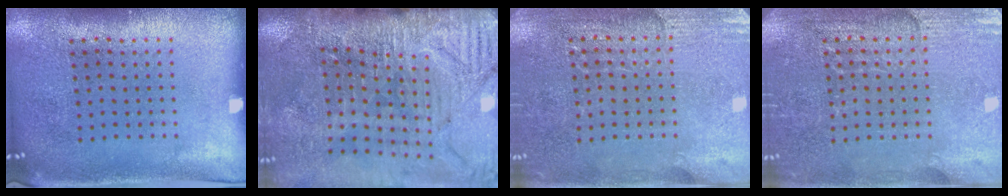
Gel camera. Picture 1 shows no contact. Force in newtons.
{"total": 4.7, "press": 4.0, "slide": 2.5}
{"total": 2.8, "press": 2.7, "slide": 0.8}
{"total": 2.9, "press": 2.9, "slide": 0.3}